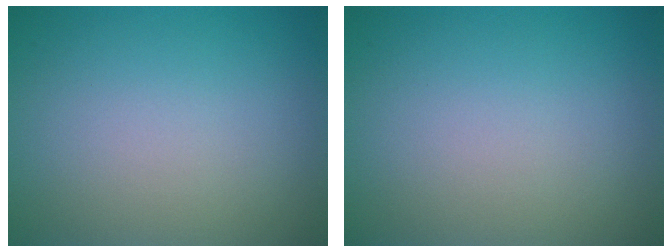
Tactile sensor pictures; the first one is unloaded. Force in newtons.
{"total": 0.0}